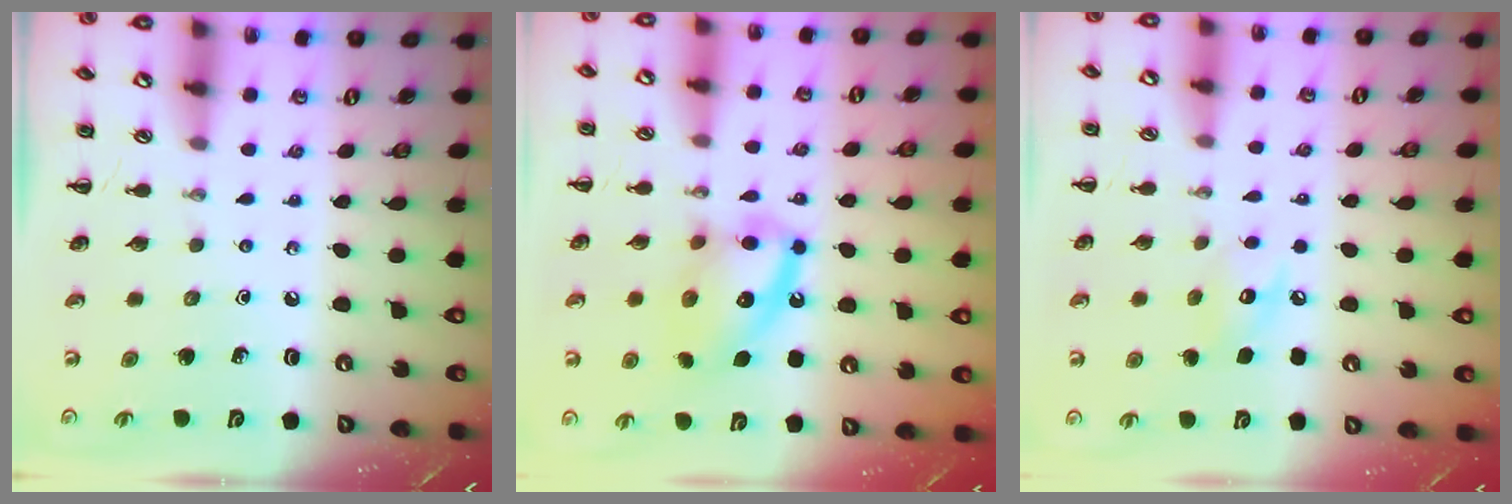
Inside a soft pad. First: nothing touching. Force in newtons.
{"total": 13.7, "press": 13.6, "slide": 1.5}
{"total": 7.0, "press": 7.0, "slide": 0.8}